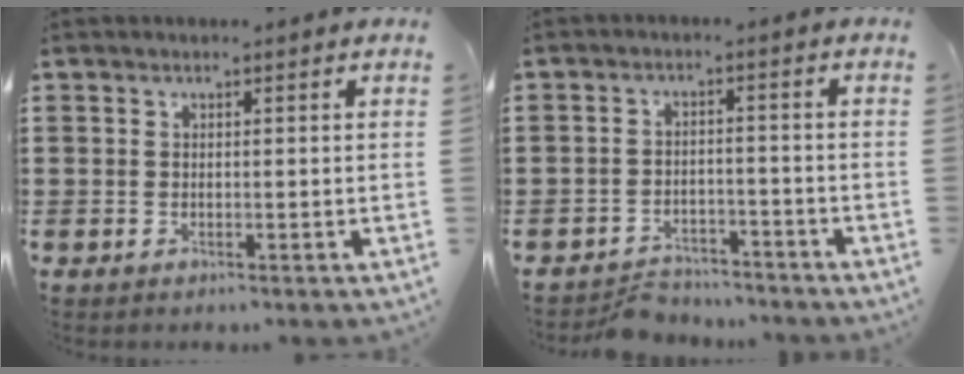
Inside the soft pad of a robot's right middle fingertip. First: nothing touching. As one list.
[{"total": 3.6, "force": [-3.5, 0.9, 0.1], "torque": [-0.008, 0.003, -0.072]}]